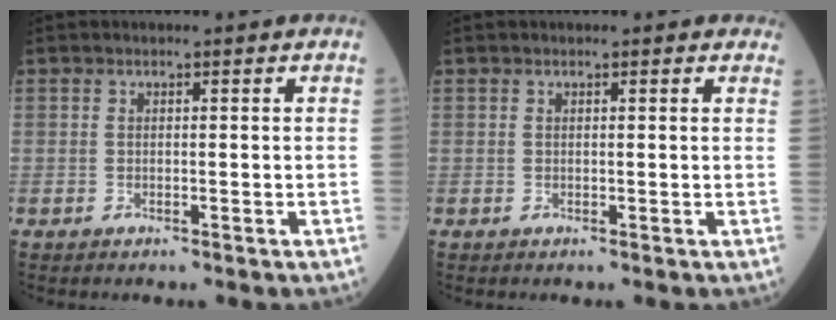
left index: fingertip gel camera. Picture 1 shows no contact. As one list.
[{"total": 0.6, "force": [0.5, 0.4, 0.1], "torque": [-0.005, 0.000, -0.002]}]